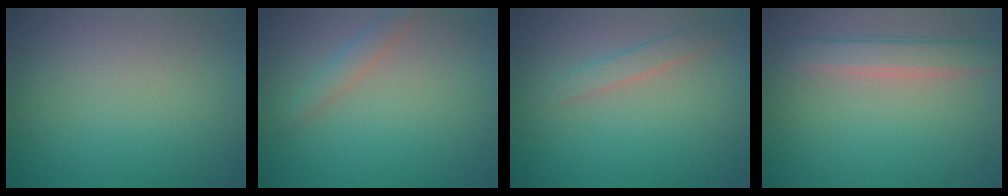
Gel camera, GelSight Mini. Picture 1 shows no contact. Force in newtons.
{"total": 1.5, "press": 1.5, "slide": 0.1}
{"total": 1.5, "press": 1.5, "slide": 0.1}
{"total": 2.7, "press": 2.7, "slide": 0.5}